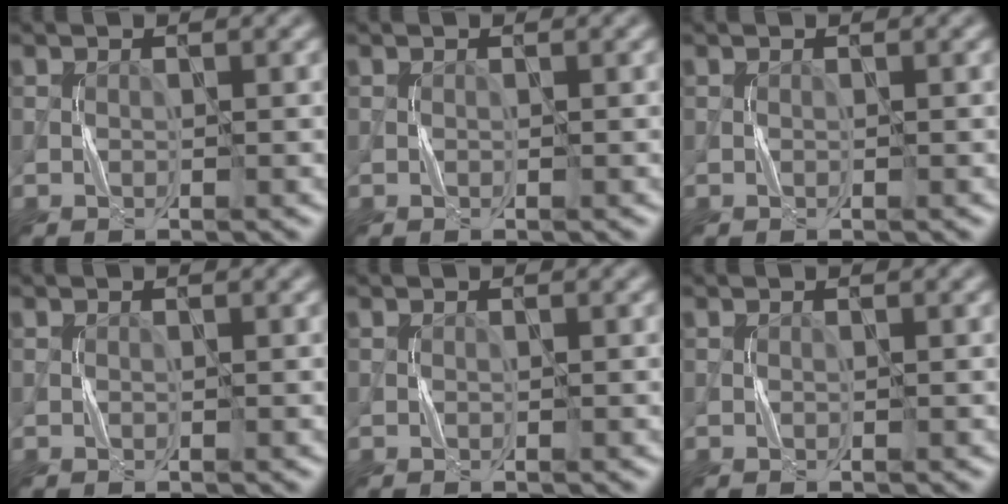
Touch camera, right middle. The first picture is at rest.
{"total": 0.0}
{"total": 0.0}
{"total": 0.0}
{"total": 0.0}
{"total": 0.0}